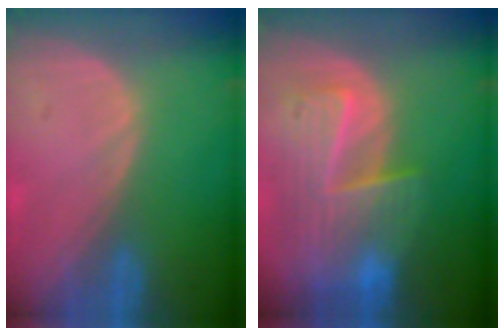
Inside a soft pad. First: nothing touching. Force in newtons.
{"total": 10.0, "press": 8.7, "slide": 5.1}